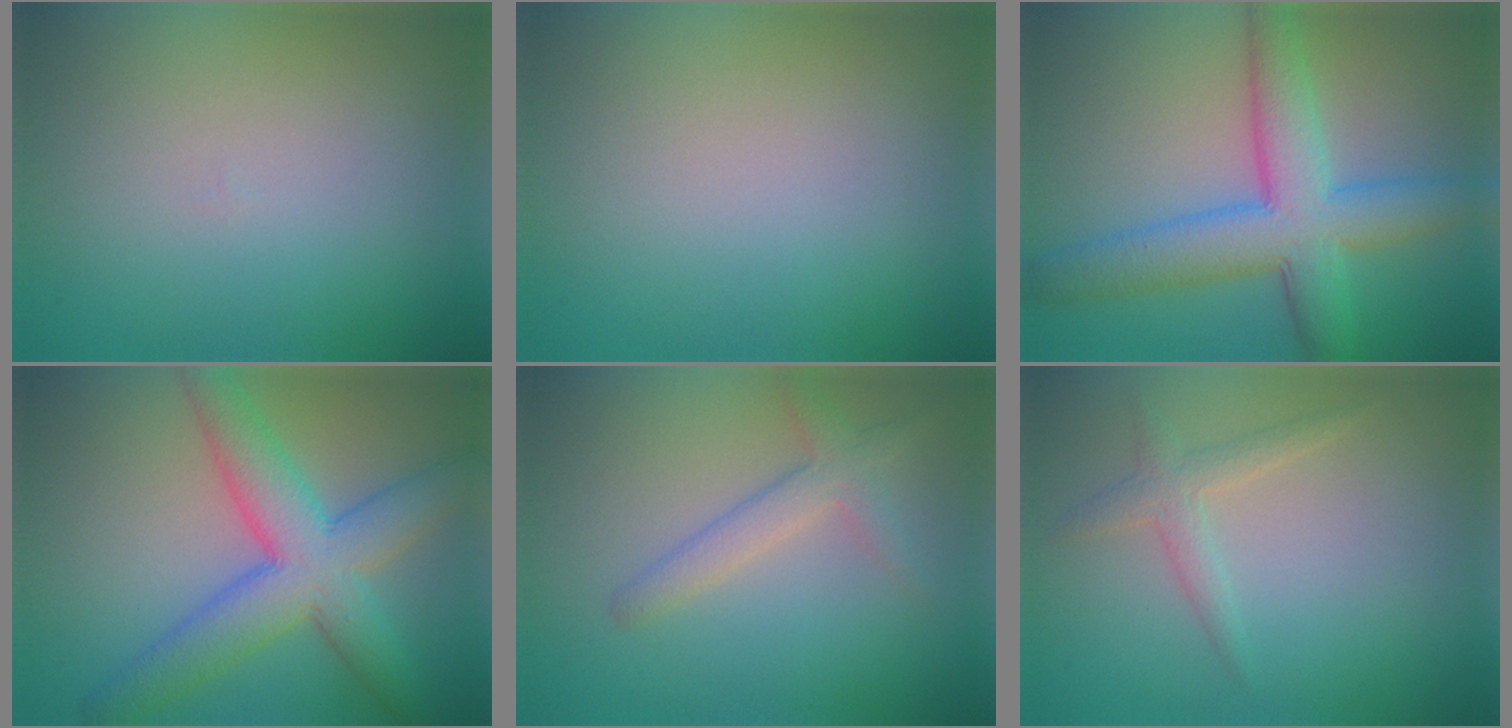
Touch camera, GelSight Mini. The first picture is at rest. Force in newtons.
{"total": 0.0}
{"total": 7.6, "press": 7.6, "slide": 0.1}
{"total": 8.0, "press": 8.0, "slide": 0.2}
{"total": 2.6, "press": 2.5, "slide": 0.1}
{"total": 1.8, "press": 1.8, "slide": 0.1}